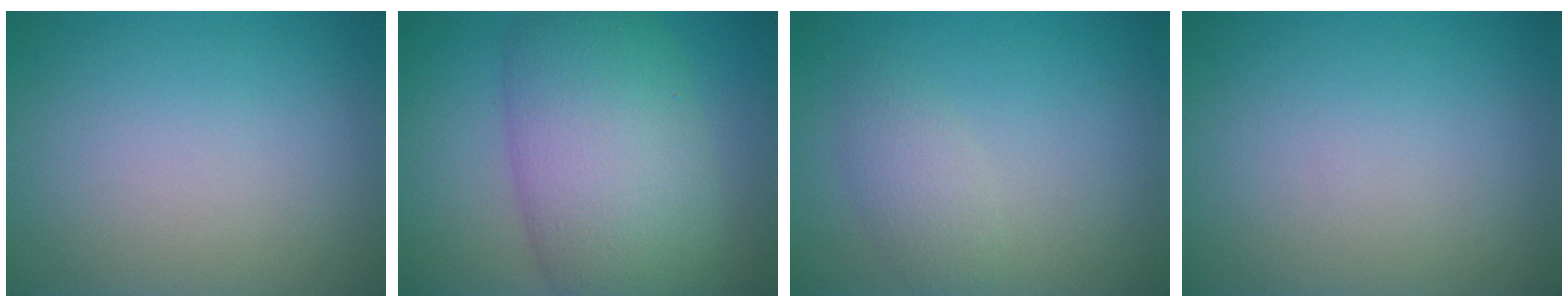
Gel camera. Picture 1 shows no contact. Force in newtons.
{"total": 10.4, "press": 10.3, "slide": 0.4}
{"total": 2.2, "press": 2.2, "slide": 0.1}
{"total": 0.0}